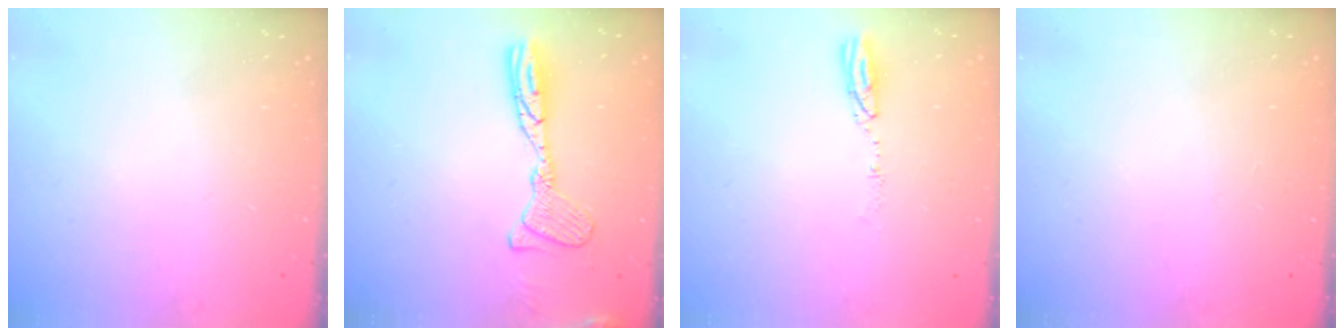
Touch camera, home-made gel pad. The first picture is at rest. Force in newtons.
{"total": 14.4, "press": 14.4, "slide": 1.4}
{"total": 3.8, "press": 3.8, "slide": 0.3}
{"total": 0.0}